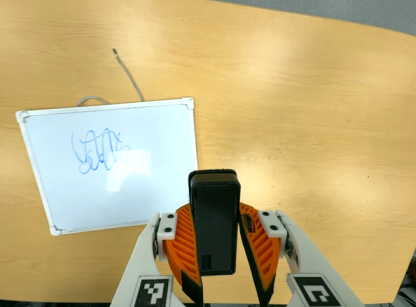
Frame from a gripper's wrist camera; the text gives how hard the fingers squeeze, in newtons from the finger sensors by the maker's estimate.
{"total": 8.8, "left": 7.9, "right": 9.8}